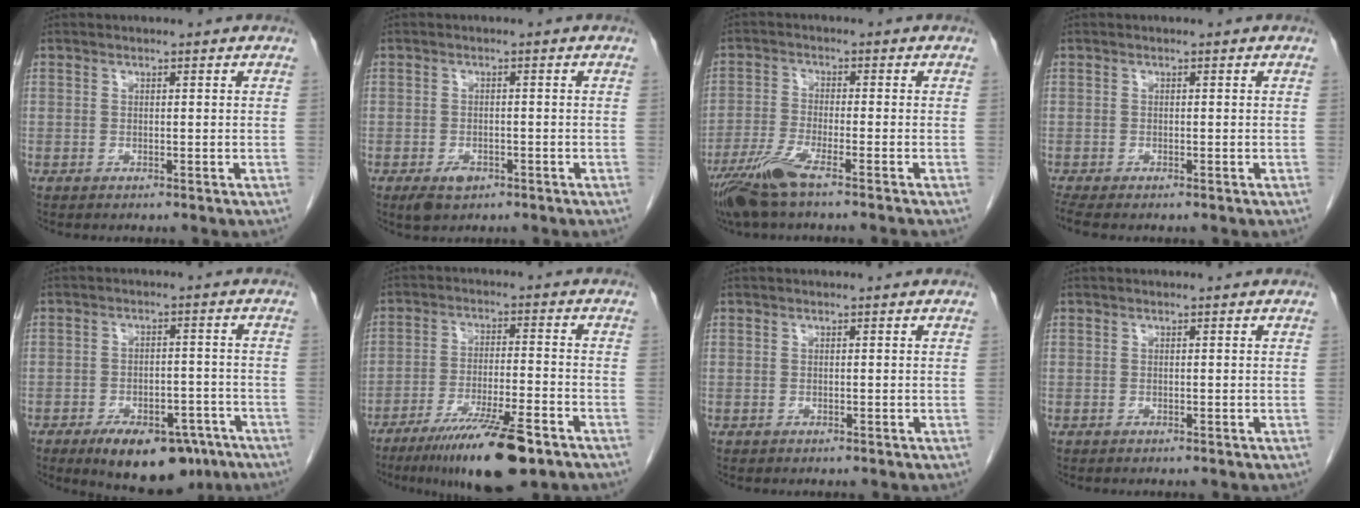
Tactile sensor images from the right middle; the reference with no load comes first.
{"total": 2.9, "force": [-1.7, 1.7, 1.8], "torque": [-0.033, -0.002, -0.019]}
{"total": 7.1, "force": [-5.2, -0.1, 4.9], "torque": [-0.100, -0.021, -0.103]}
{"total": 2.2, "force": [-1.8, 0.4, 1.2], "torque": [-0.030, -0.012, -0.031]}
{"total": 12.7, "force": [-8.6, 5.8, 7.2], "torque": [-0.091, 0.005, -0.122]}
{"total": 13.2, "force": [-9.0, 1.6, 9.6], "torque": [-0.164, -0.032, -0.150]}
{"total": 0.0}
{"total": 0.0}